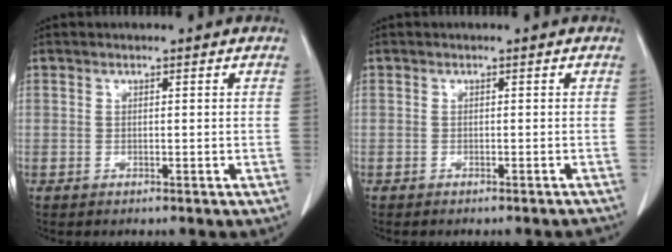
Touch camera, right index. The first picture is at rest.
{"total": 2.2, "force": [-2.2, 0.2, 0.5], "torque": [-0.002, -0.005, -0.028]}